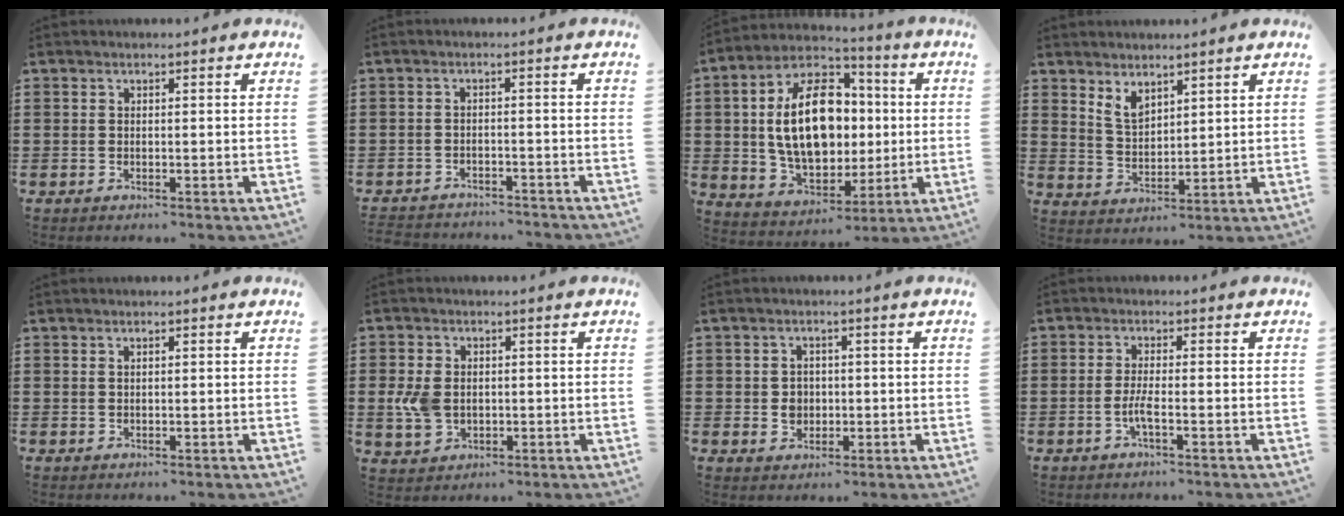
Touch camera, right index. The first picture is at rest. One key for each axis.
{"total": 1.6, "fx": -1.5, "fy": 0.2, "fz": -0.2, "tx": -0.002, "ty": 0.003, "tz": -0.035}
{"total": 16.6, "fx": 0.9, "fy": 10.4, "fz": 13.0, "tx": -0.253, "ty": 0.008, "tz": 0.012}
{"total": 3.9, "fx": 3.0, "fy": 1.8, "fz": 1.7, "tx": -0.043, "ty": 0.001, "tz": 0.055}
{"total": 0.7, "fx": 0.4, "fy": 0.3, "fz": 0.4, "tx": -0.010, "ty": 0.003, "tz": 0.007}
{"total": 5.3, "fx": -0.2, "fy": 3.8, "fz": 3.6, "tx": -0.103, "ty": 0.000, "tz": -0.010}
{"total": 2.6, "fx": -0.2, "fy": 2.3, "fz": 1.2, "tx": -0.024, "ty": 0.000, "tz": -0.007}
{"total": 2.9, "fx": -1.2, "fy": 0.1, "fz": 2.7, "tx": -0.063, "ty": -0.009, "tz": -0.025}